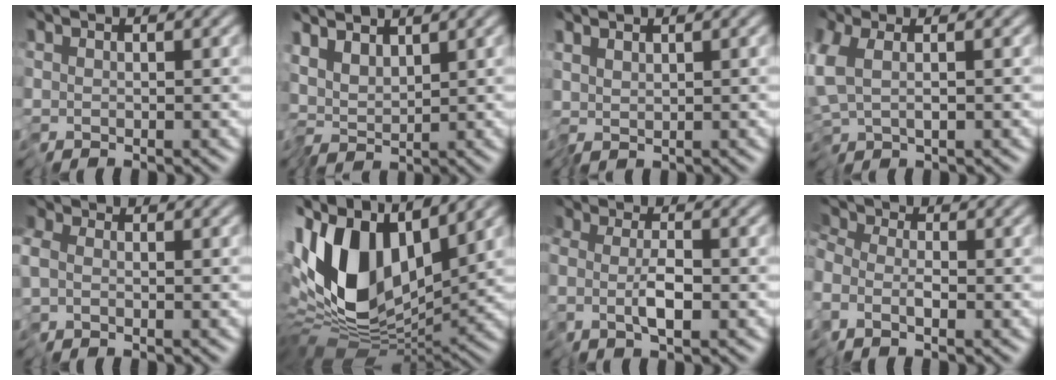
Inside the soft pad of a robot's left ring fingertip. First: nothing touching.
{"total": 2.1, "force": [0.9, 1.3, 1.4], "torque": [-0.030, -0.002, 0.008]}
{"total": 0.8, "force": [0.3, 0.5, 0.5], "torque": [-0.015, -0.002, 0.005]}
{"total": 3.6, "force": [-0.7, 1.9, 3.0], "torque": [-0.075, -0.003, -0.010]}
{"total": 1.6, "force": [-1.0, 1.1, 0.5], "torque": [-0.014, -0.006, -0.025]}
{"total": 12.5, "force": [2.1, 7.2, 10.0], "torque": [-0.207, -0.011, 0.029]}
{"total": 2.1, "force": [-1.3, 0.6, 1.5], "torque": [-0.027, -0.009, -0.027]}
{"total": 3.0, "force": [-1.9, 1.8, 1.4], "torque": [-0.021, -0.009, -0.045]}